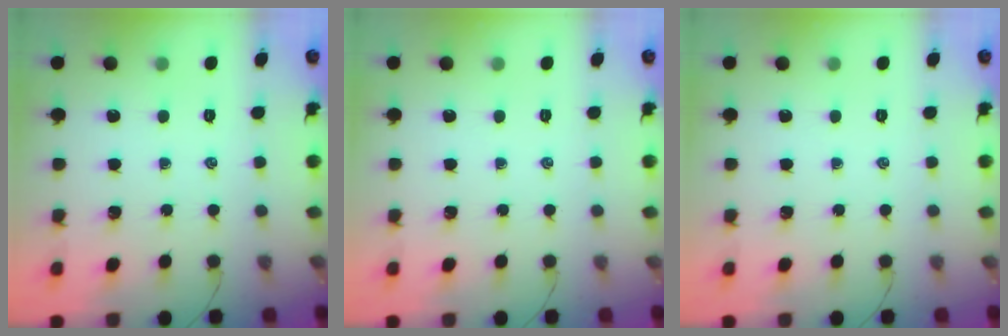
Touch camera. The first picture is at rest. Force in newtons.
{"total": 0.0}
{"total": 0.0}